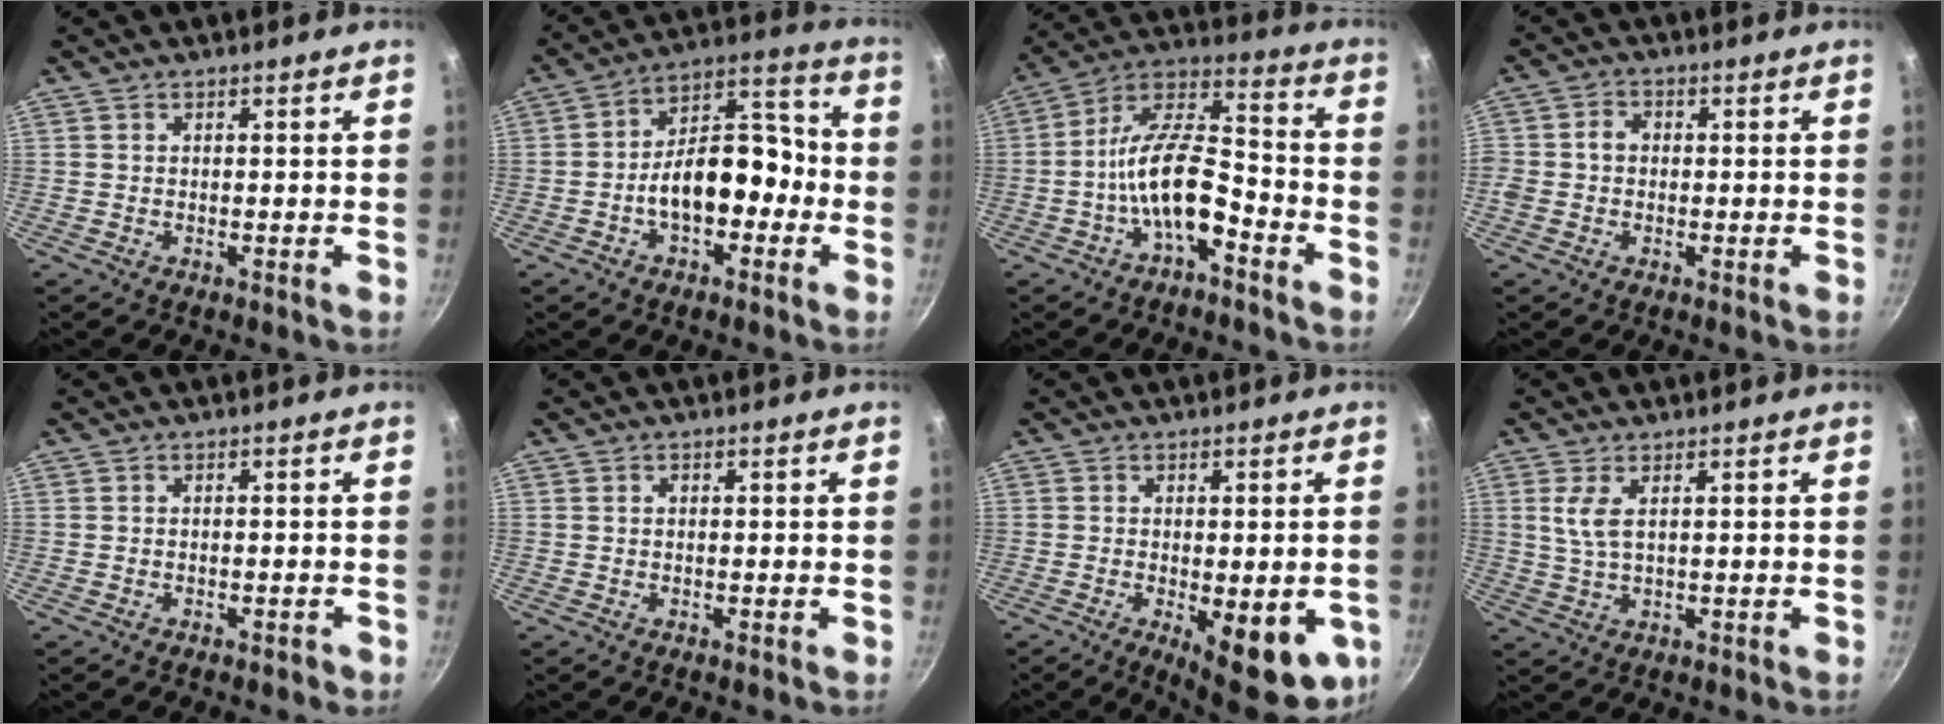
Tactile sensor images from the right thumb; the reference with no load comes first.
{"total": 13.8, "force": [-3.5, 8.4, 10.3], "torque": [-0.115, 0.070, -0.062]}
{"total": 13.4, "force": [-5.4, 5.8, 10.8], "torque": [-0.183, 0.057, -0.107]}
{"total": 3.6, "force": [-0.3, 3.1, 1.8], "torque": [-0.022, 0.013, -0.011]}
{"total": 1.1, "force": [-0.8, 0.5, 0.6], "torque": [-0.006, 0.013, -0.003]}
{"total": 0.6, "force": [0.1, 0.4, 0.4], "torque": [-0.006, 0.003, 0.002]}
{"total": 14.4, "force": [-4.0, 5.4, 12.7], "torque": [-0.140, -0.012, -0.040]}
{"total": 4.1, "force": [1.3, 1.5, 3.6], "torque": [-0.078, -0.007, 0.028]}